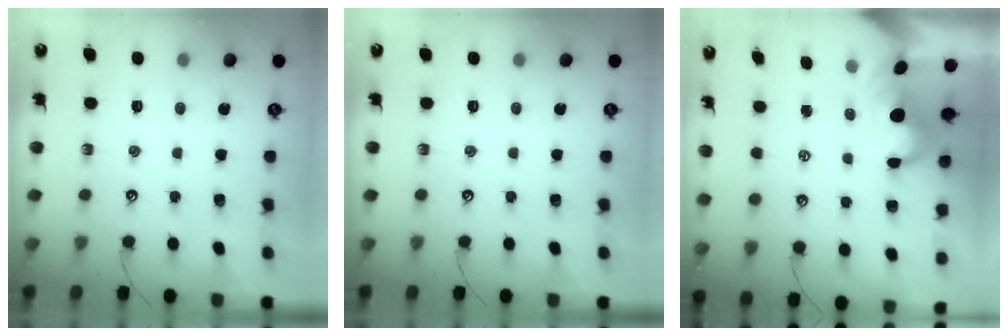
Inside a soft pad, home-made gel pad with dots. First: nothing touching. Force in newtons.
{"total": 0.0}
{"total": 3.0, "press": 2.8, "slide": 1.1}